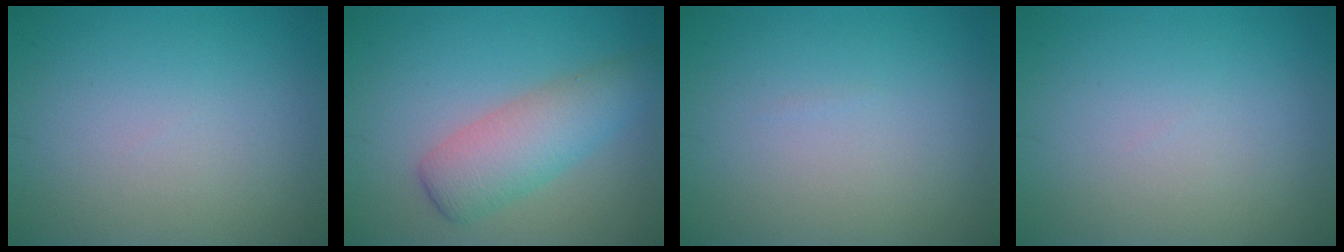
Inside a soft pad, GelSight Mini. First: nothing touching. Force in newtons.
{"total": 4.7, "press": 4.7, "slide": 0.1}
{"total": 0.0}
{"total": 0.0}